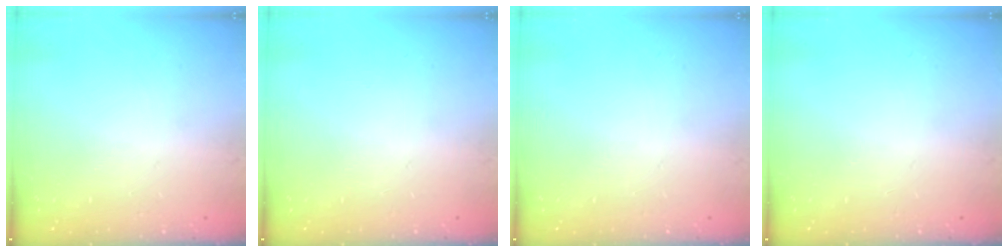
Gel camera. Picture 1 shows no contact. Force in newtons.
{"total": 0.0}
{"total": 0.0}
{"total": 0.0}